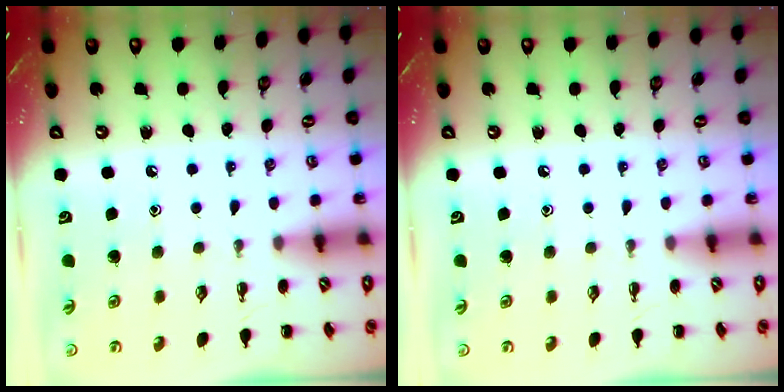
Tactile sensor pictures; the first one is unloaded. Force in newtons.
{"total": 0.0}